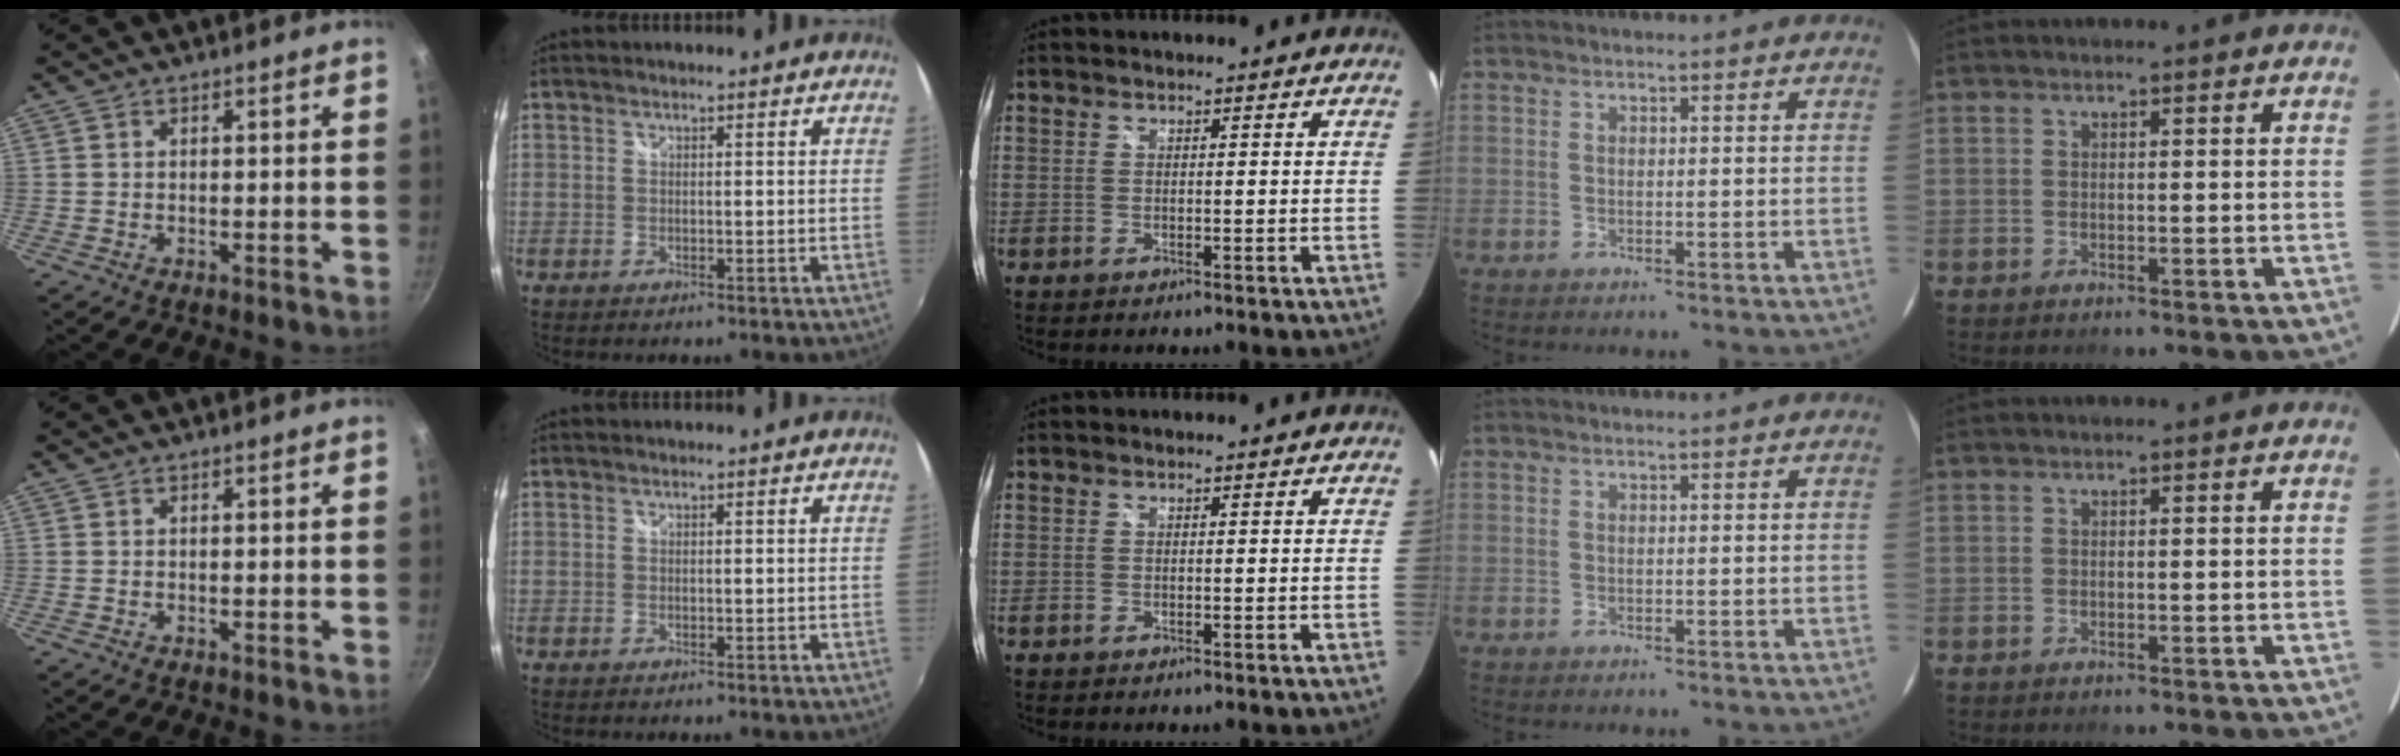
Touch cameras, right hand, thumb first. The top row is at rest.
{}